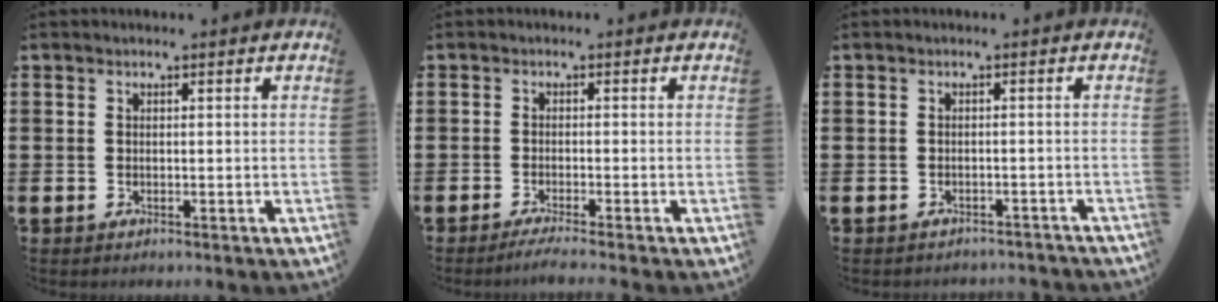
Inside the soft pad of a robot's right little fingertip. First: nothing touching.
{"total": 1.4, "force": [-1.1, -0.1, 0.9], "torque": [-0.014, 0.001, -0.021]}
{"total": 1.0, "force": [-1.0, 0.0, -0.1], "torque": [-0.002, 0.001, -0.022]}